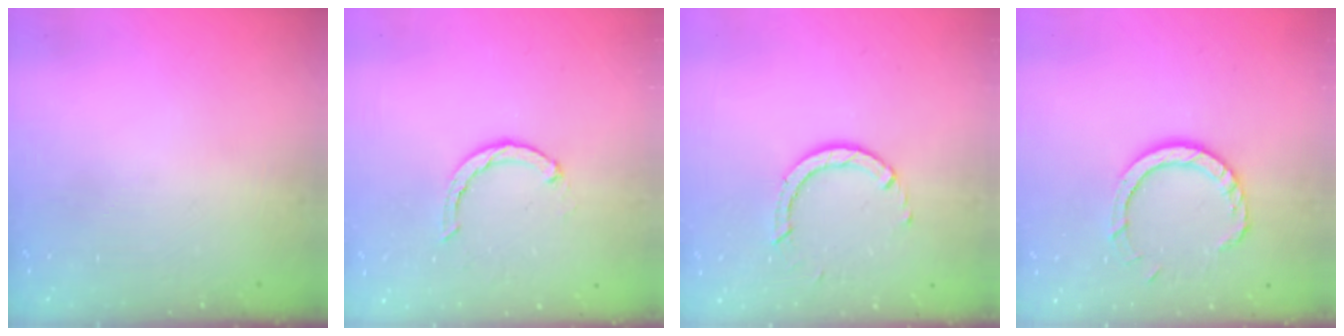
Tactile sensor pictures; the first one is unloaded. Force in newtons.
{"total": 2.1, "press": 2.0, "slide": 0.4}
{"total": 3.2, "press": 3.2, "slide": 0.0}
{"total": 8.9, "press": 8.8, "slide": 1.2}